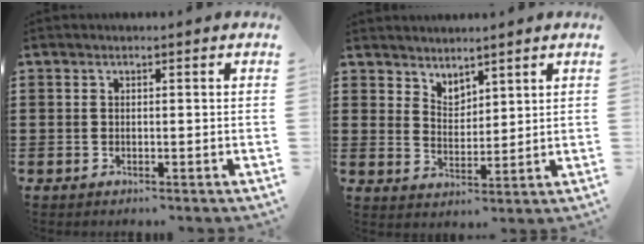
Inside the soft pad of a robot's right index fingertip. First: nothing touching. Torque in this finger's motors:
{"motor_torque": [-0.39, 0.26, -0.02, 0.01]}